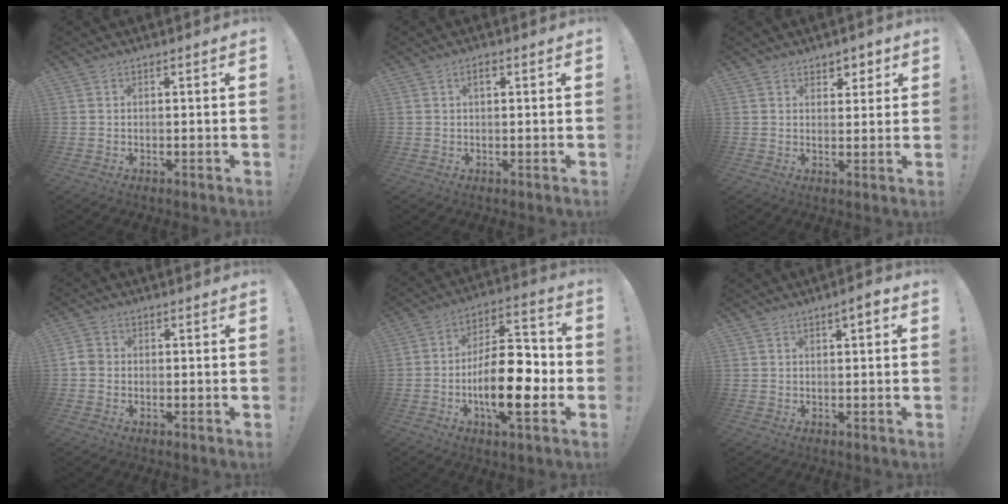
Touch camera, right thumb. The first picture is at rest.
{"total": 1.9, "force": [0.7, 0.8, 1.5], "torque": [-0.022, 0.002, 0.008]}
{"total": 3.8, "force": [2.5, 2.8, 0.6], "torque": [0.010, -0.019, 0.042]}
{"total": 3.2, "force": [-0.8, 2.7, 1.5], "torque": [-0.036, 0.011, -0.014]}
{"total": 18.8, "force": [-5.1, 7.5, 16.5], "torque": [-0.271, 0.019, -0.080]}
{"total": 3.3, "force": [1.2, 1.0, 2.8], "torque": [-0.036, -0.002, 0.017]}